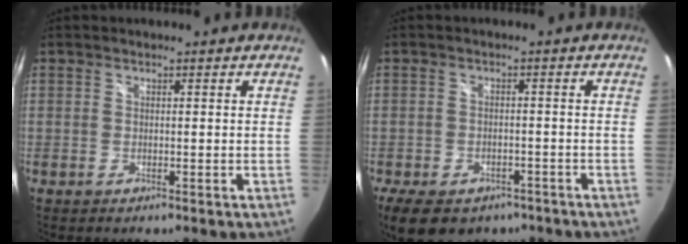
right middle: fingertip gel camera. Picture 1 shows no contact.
{"total": 13.3, "force": [-8.8, 7.4, 6.6], "torque": [-0.144, -0.016, -0.125]}